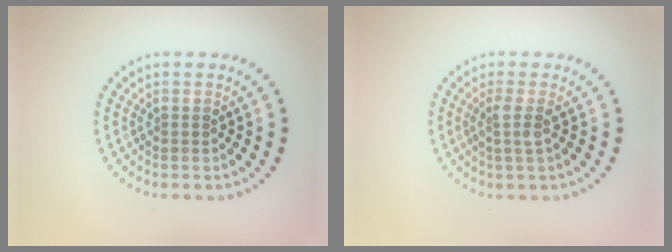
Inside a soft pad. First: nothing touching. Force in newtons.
{"total": 1.8, "press": 1.3, "slide": 1.2}